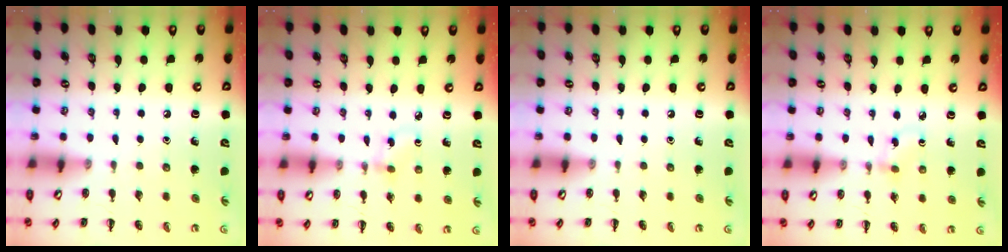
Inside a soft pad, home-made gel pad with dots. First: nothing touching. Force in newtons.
{"total": 1.6, "press": 1.4, "slide": 0.8}
{"total": 0.0}
{"total": 1.6, "press": 1.4, "slide": 0.8}